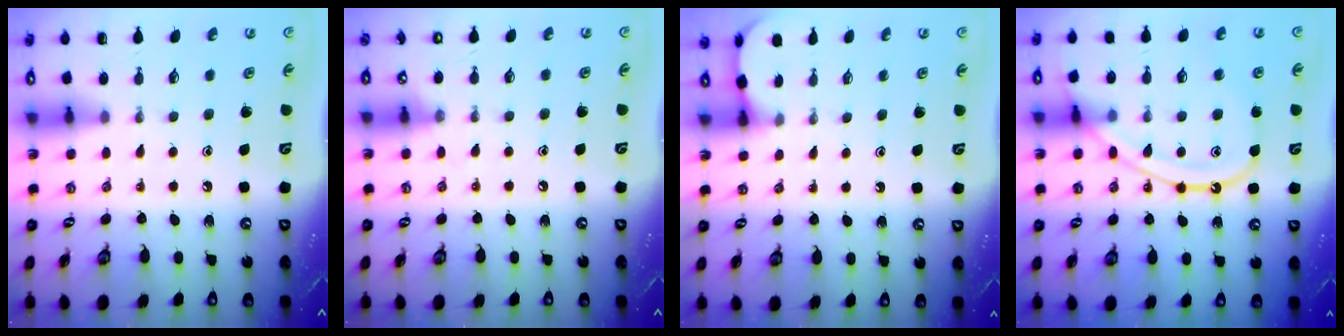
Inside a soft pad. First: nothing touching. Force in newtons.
{"total": 4.0, "press": 3.9, "slide": 0.5}
{"total": 2.4, "press": 2.4, "slide": 0.2}
{"total": 12.4, "press": 12.4, "slide": 1.2}